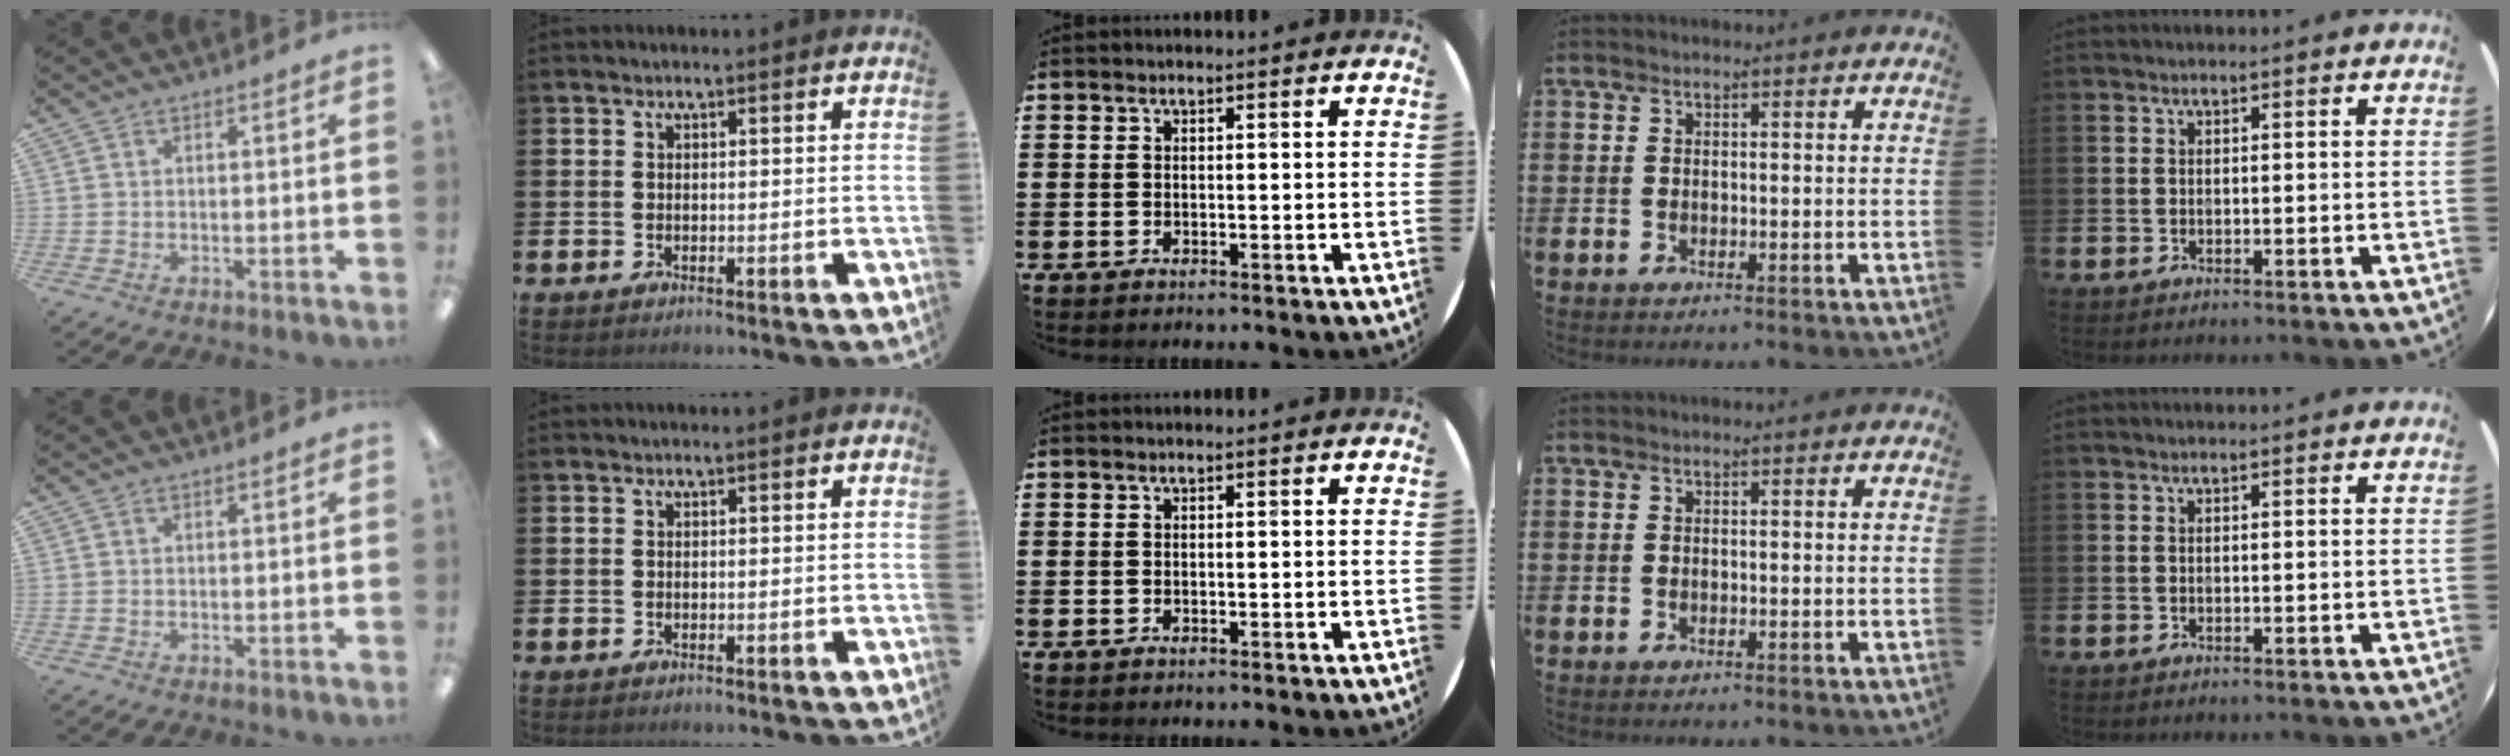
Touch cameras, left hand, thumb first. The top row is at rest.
{}